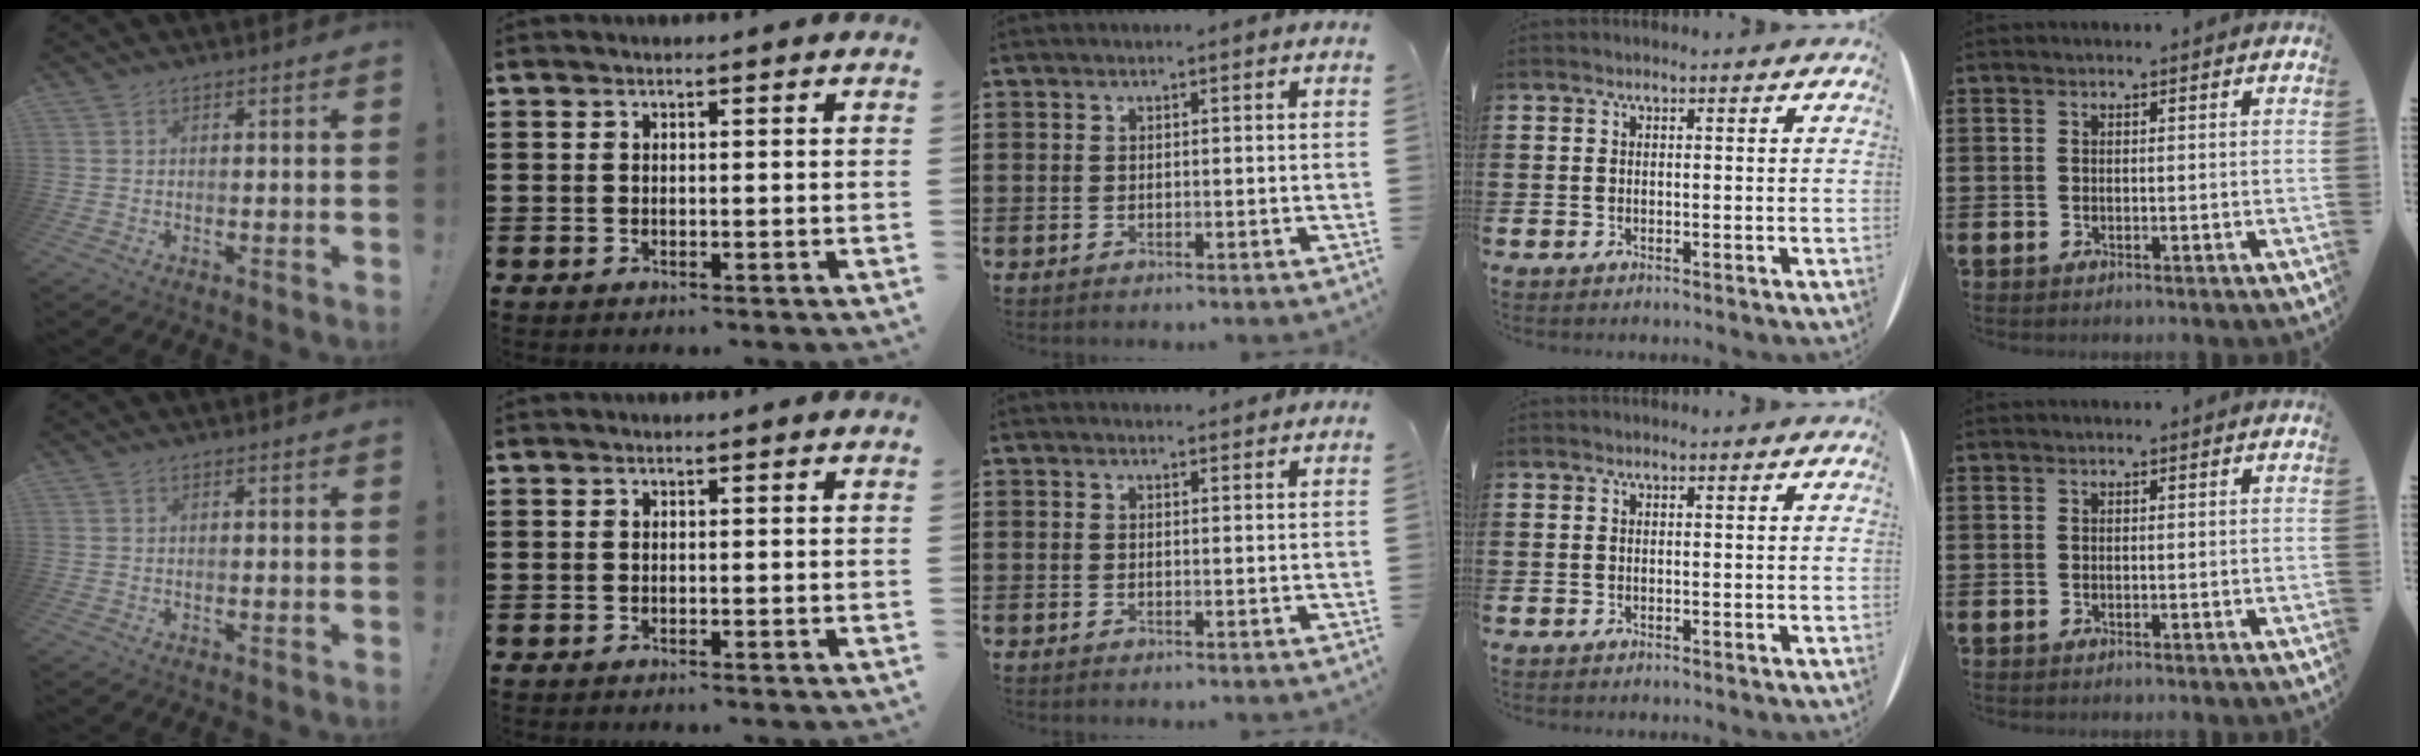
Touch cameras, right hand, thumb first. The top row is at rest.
{"middle": {"total": 1.2, "force": [1.2, 0.1, 0.1], "torque": [0.003, -0.002, 0.021]}}